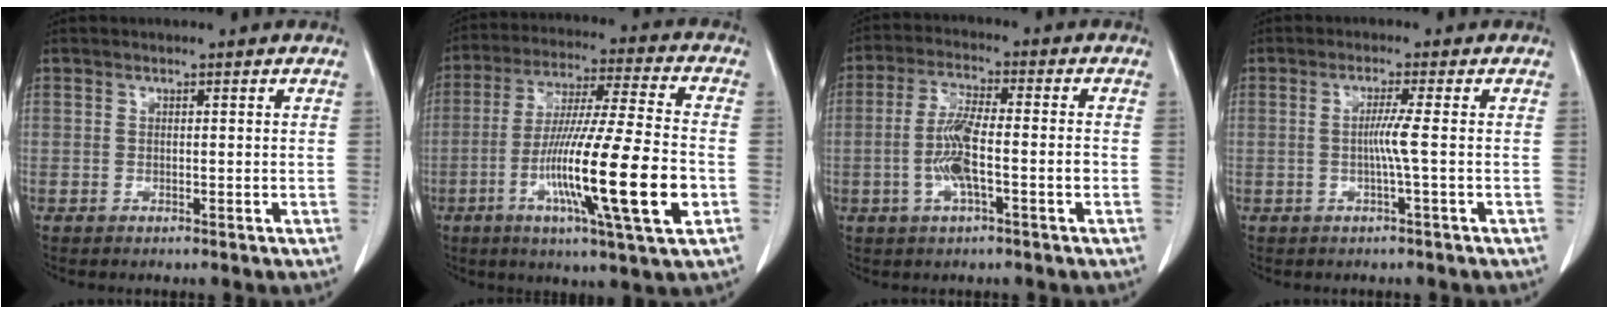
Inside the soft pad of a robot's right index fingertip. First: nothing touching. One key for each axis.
{"total": 18.7, "fx": -5.3, "fy": 0.2, "fz": 17.9, "tx": -0.316, "ty": -0.022, "tz": -0.096}
{"total": 7.4, "fx": -1.9, "fy": 1.2, "fz": 7.1, "tx": -0.145, "ty": 0.007, "tz": -0.038}
{"total": 2.8, "fx": -0.4, "fy": -1.0, "fz": 2.6, "tx": -0.050, "ty": -0.002, "tz": -0.009}